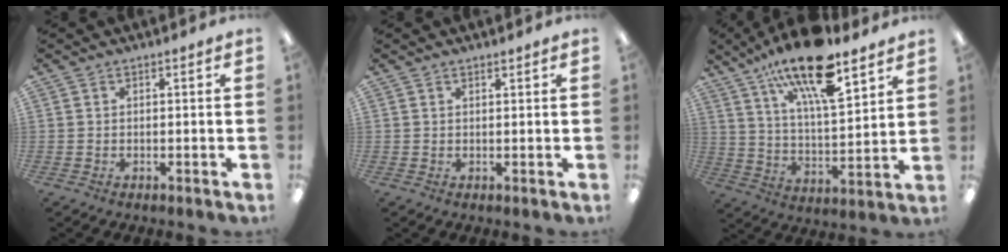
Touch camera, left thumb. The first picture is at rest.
{"total": 0.7, "force": [0.6, 0.1, 0.2], "torque": [-0.006, 0.000, 0.012]}
{"total": 20.1, "force": [14.2, 5.7, 13.0], "torque": [-0.224, -0.080, 0.235]}